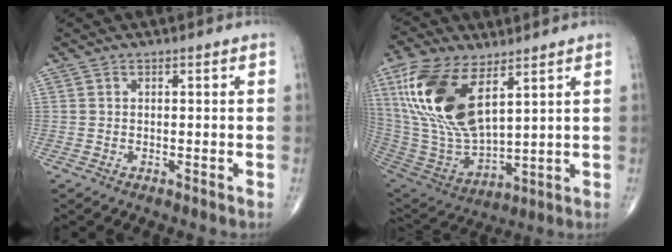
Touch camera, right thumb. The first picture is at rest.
{"total": 20.4, "force": [8.6, 9.5, 15.9], "torque": [-0.327, -0.035, 0.175]}